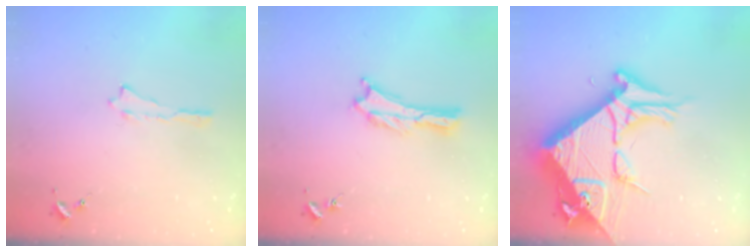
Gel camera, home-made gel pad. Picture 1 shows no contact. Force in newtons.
{"total": 0.6, "press": 0.6, "slide": 0.2}
{"total": 13.0, "press": 12.9, "slide": 1.4}